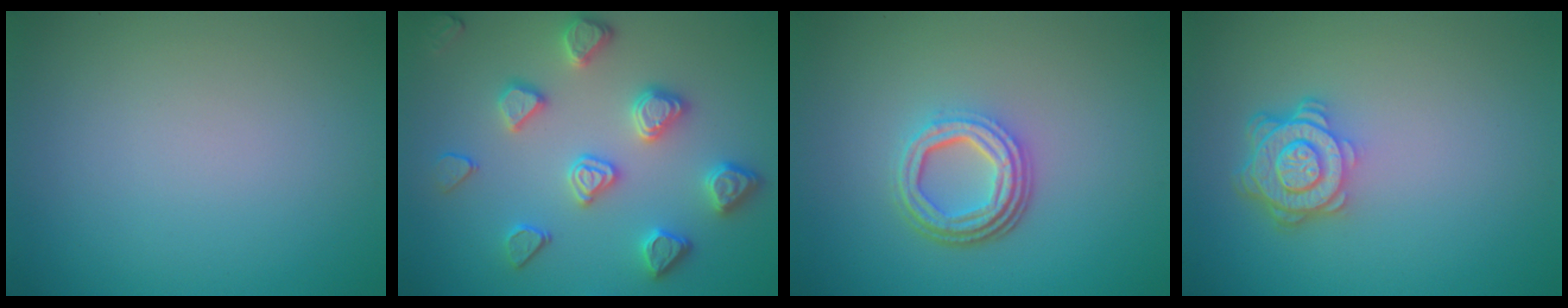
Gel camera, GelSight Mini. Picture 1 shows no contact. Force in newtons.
{"total": 4.4, "press": 4.1, "slide": 1.5}
{"total": 4.4, "press": 3.3, "slide": 3.0}
{"total": 4.6, "press": 3.6, "slide": 2.9}